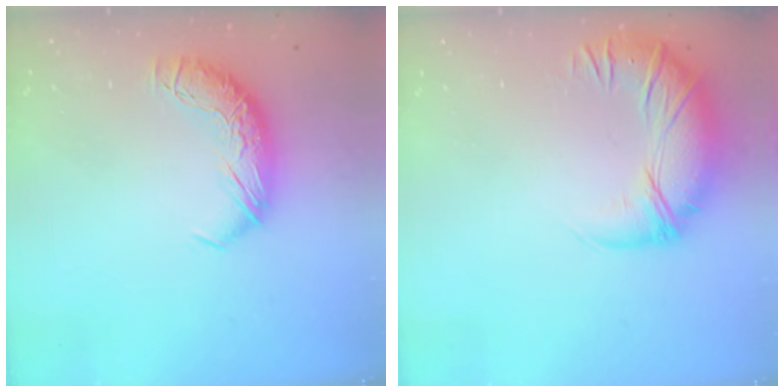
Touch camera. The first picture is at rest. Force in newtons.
{"total": 2.8, "press": 1.3, "slide": 2.5}